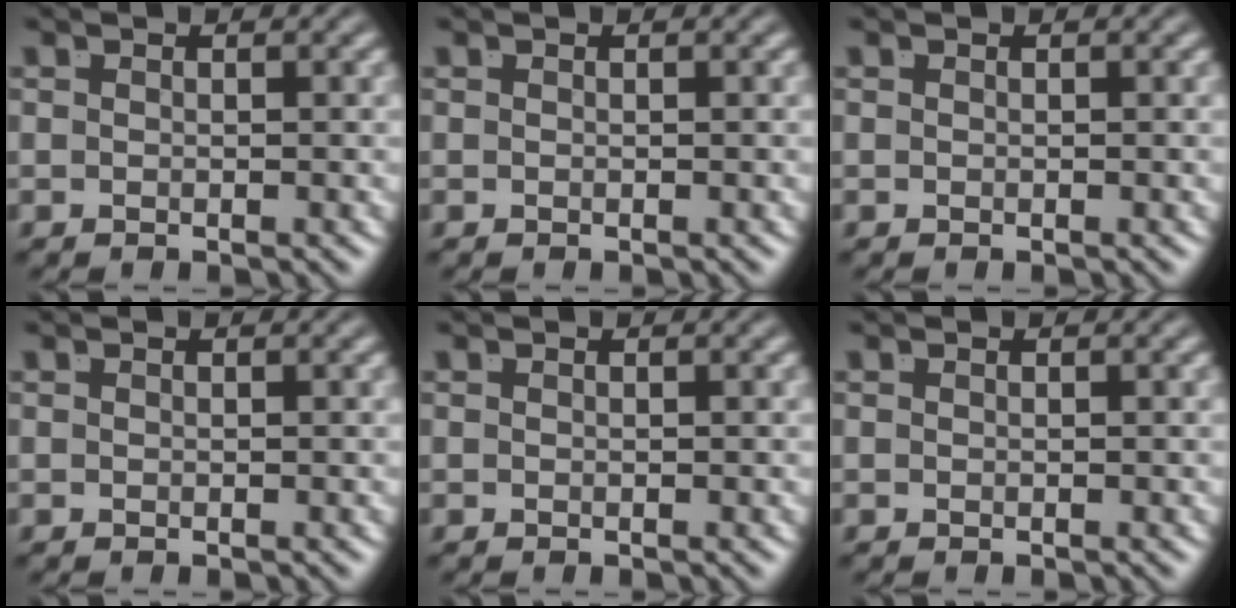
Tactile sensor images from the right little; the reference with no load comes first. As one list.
[{"total": 0.0}, {"total": 0.0}, {"total": 0.0}, {"total": 0.0}, {"total": 0.0}]